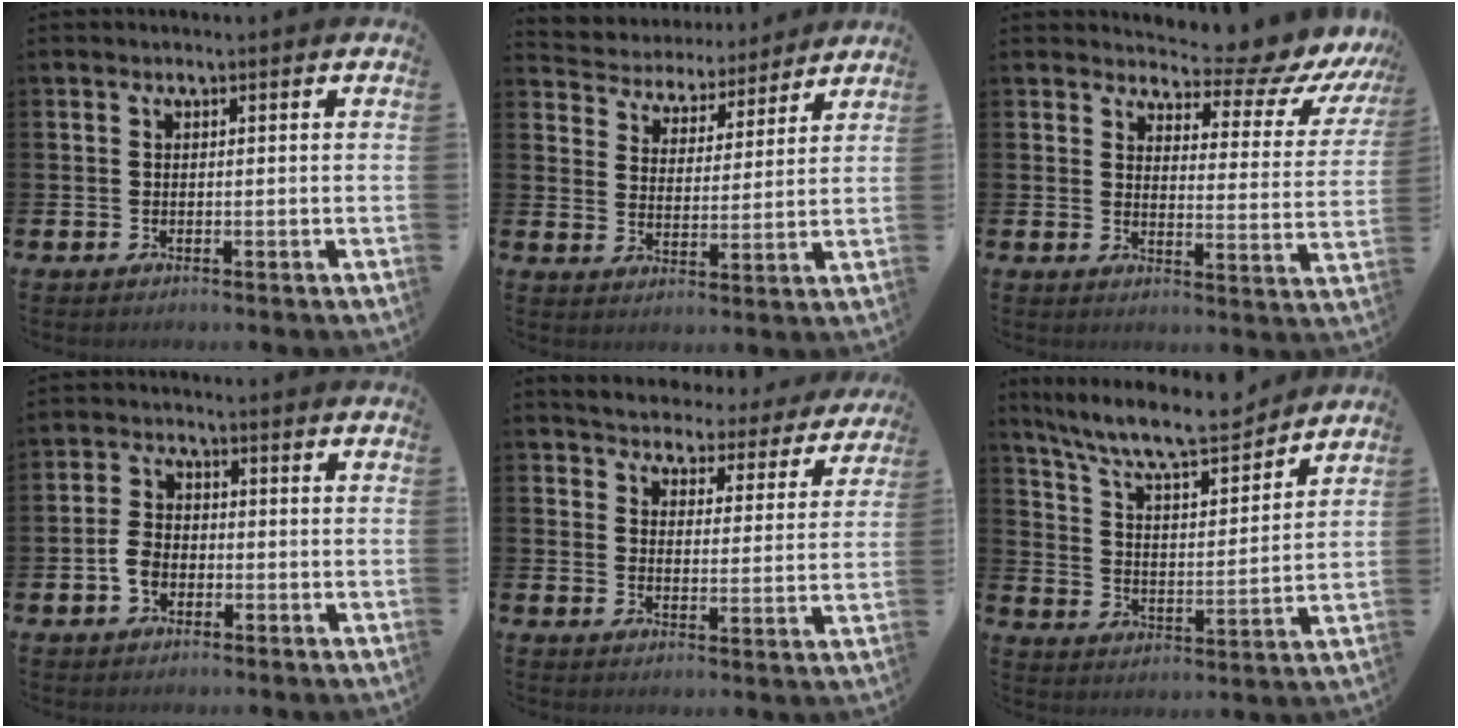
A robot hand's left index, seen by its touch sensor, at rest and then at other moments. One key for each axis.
{"total": 4.8, "fx": 4.4, "fy": 1.9, "fz": -0.4, "tx": -0.029, "ty": -0.039, "tz": 0.074}
{"total": 6.0, "fx": 5.3, "fy": 1.9, "fz": 2.1, "tx": -0.041, "ty": -0.049, "tz": 0.084}
{"total": 3.6, "fx": -1.1, "fy": 2.6, "fz": 2.2, "tx": -0.034, "ty": 0.006, "tz": -0.024}
{"total": 4.5, "fx": 4.4, "fy": 0.8, "fz": 0.0, "tx": -0.024, "ty": -0.040, "tz": 0.072}
{"total": 10.1, "fx": 9.1, "fy": 1.9, "fz": 3.9, "tx": -0.102, "ty": -0.062, "tz": 0.156}